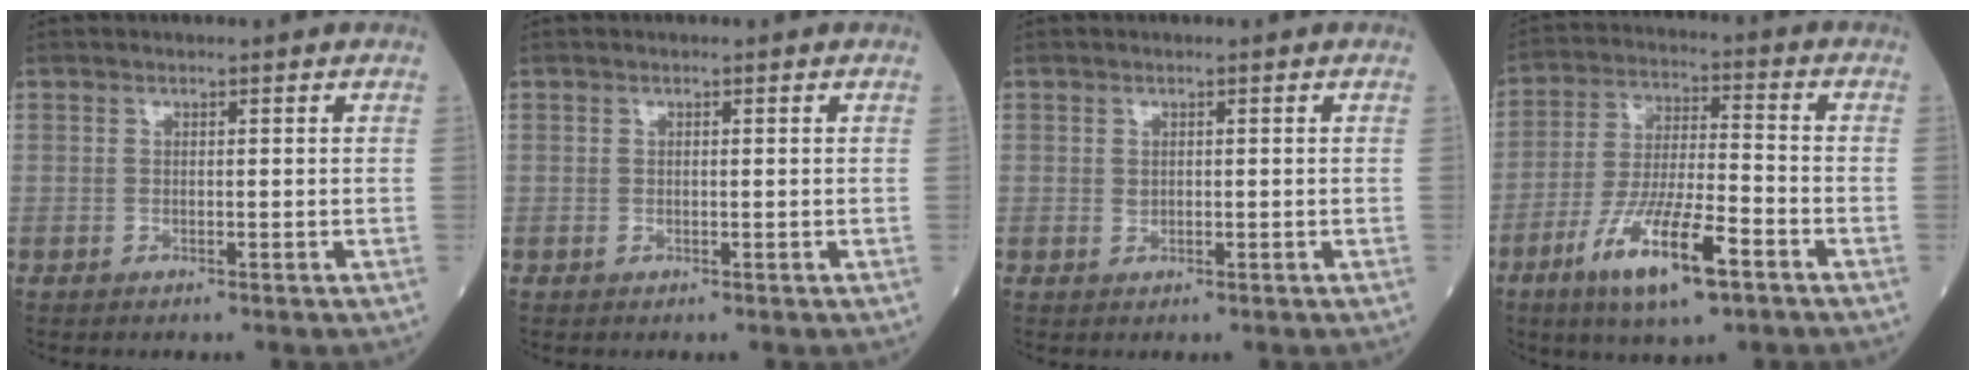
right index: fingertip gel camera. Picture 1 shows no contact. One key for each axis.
{"total": 0.0}
{"total": 0.7, "fx": 0.1, "fy": 0.5, "fz": 0.5, "tx": -0.009, "ty": -0.001, "tz": 0.003}
{"total": 13.0, "fx": -6.8, "fy": 2.3, "fz": 10.8, "tx": -0.206, "ty": -0.017, "tz": -0.121}